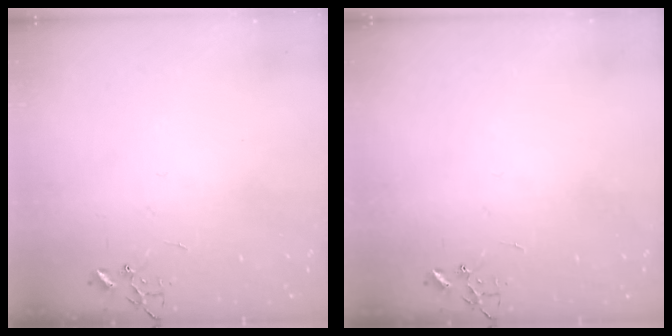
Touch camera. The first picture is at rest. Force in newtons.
{"total": 0.0}